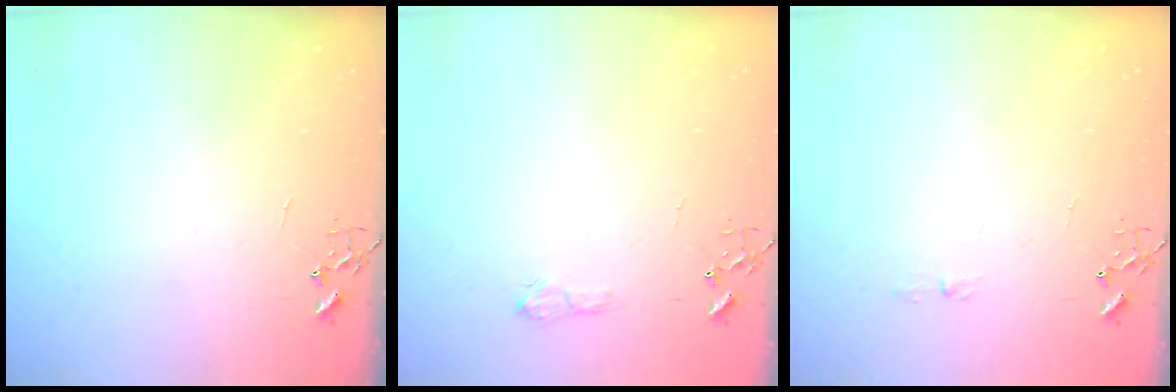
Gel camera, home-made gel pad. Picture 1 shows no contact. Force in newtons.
{"total": 4.1, "press": 4.0, "slide": 0.6}
{"total": 2.9, "press": 2.9, "slide": 0.4}